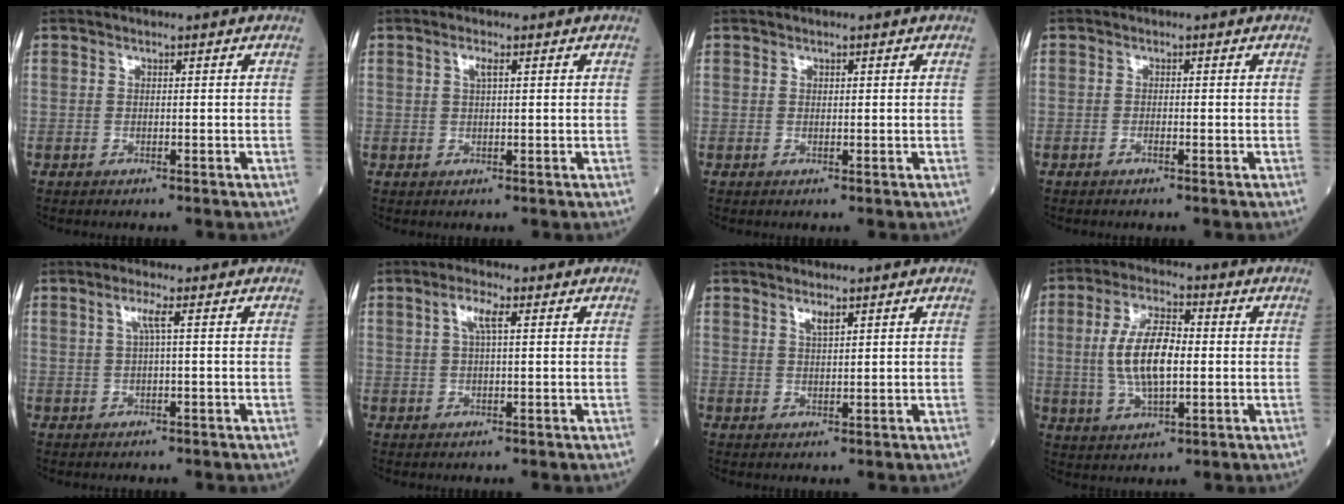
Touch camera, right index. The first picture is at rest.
{"total": 1.5, "force": [0.6, 0.3, 1.3], "torque": [-0.027, 0.003, 0.010]}
{"total": 0.0}
{"total": 0.7, "force": [-0.4, 0.1, 0.5], "torque": [-0.014, 0.000, -0.008]}
{"total": 2.0, "force": [0.5, -0.4, 2.0], "torque": [-0.042, 0.005, 0.010]}
{"total": 3.2, "force": [1.2, 0.7, 2.9], "torque": [-0.061, 0.009, 0.021]}
{"total": 1.8, "force": [1.2, 0.3, 1.3], "torque": [-0.026, -0.002, 0.024]}
{"total": 10.2, "force": [0.2, 3.7, 9.5], "torque": [-0.196, 0.008, 0.005]}